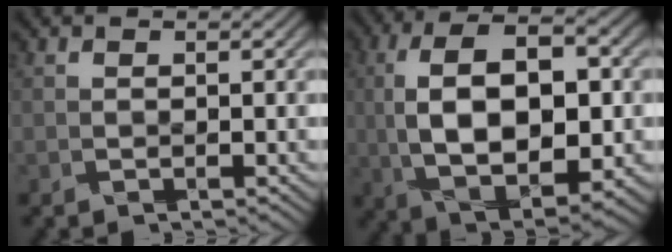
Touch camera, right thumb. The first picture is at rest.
{"total": 14.8, "force": [0.2, 7.5, 12.7], "torque": [-0.247, 0.002, 0.011]}